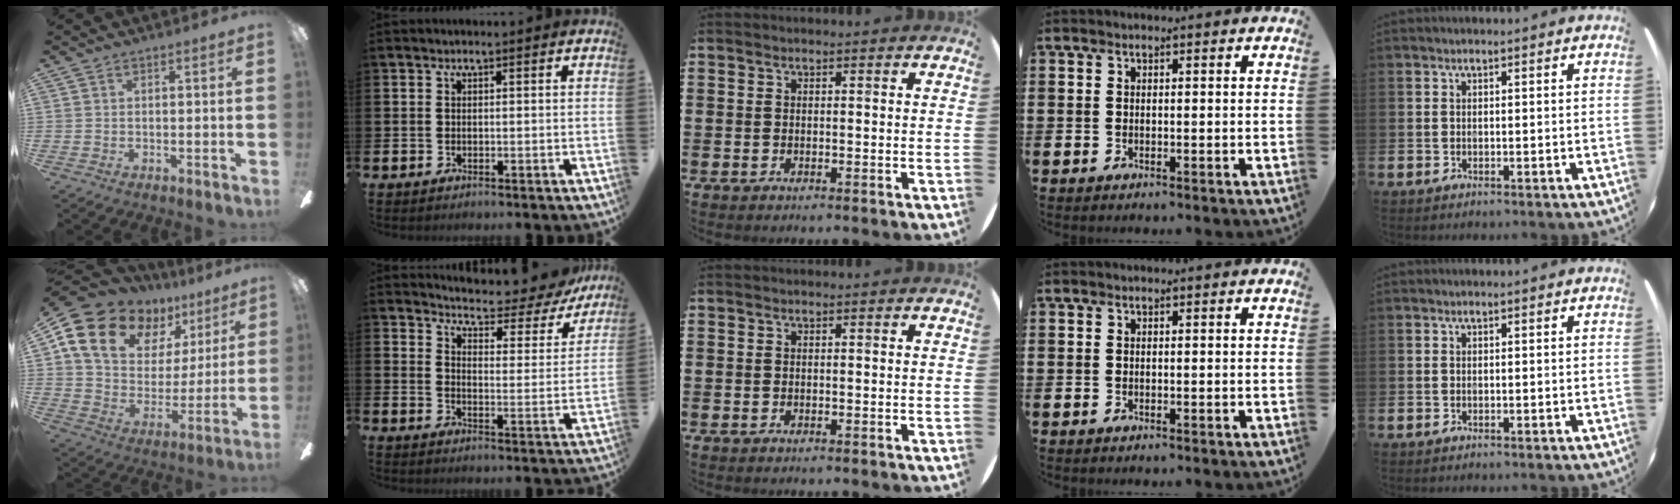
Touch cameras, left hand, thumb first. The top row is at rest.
{"thumb": {"total": 16.6, "force": [10.7, 10.7, 6.9], "torque": [-0.136, -0.056, 0.203]}, "index": {"total": 5.0, "force": [4.8, 1.0, 0.9], "torque": [-0.037, -0.045, 0.076]}}